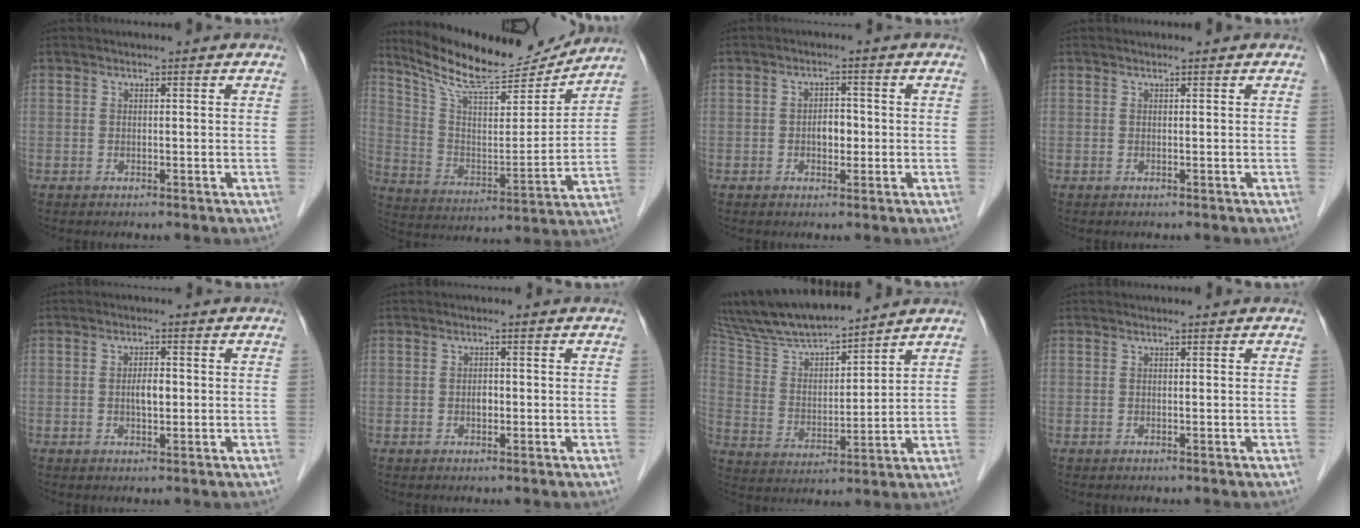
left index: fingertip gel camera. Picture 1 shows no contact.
{"total": 16.6, "force": [15.6, 2.1, 5.3], "torque": [-0.104, -0.018, 0.258]}
{"total": 2.6, "force": [-0.5, 1.6, 2.0], "torque": [-0.029, 0.007, -0.006]}
{"total": 0.0}
{"total": 2.5, "force": [-0.1, 0.9, 2.3], "torque": [-0.042, 0.002, -0.001]}
{"total": 1.1, "force": [-0.3, 0.7, 0.8], "torque": [-0.015, 0.002, -0.004]}
{"total": 14.2, "force": [12.9, 1.6, 5.8], "torque": [-0.117, 0.012, 0.247]}
{"total": 0.0}